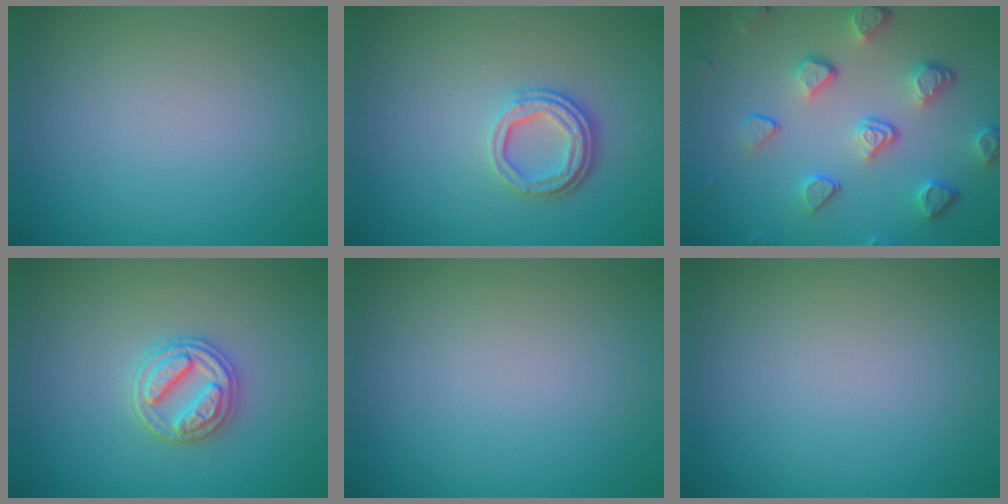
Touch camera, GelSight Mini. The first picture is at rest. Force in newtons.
{"total": 3.3, "press": 2.5, "slide": 2.2}
{"total": 5.0, "press": 3.8, "slide": 3.3}
{"total": 3.1, "press": 2.9, "slide": 1.0}
{"total": 0.0}
{"total": 0.0}